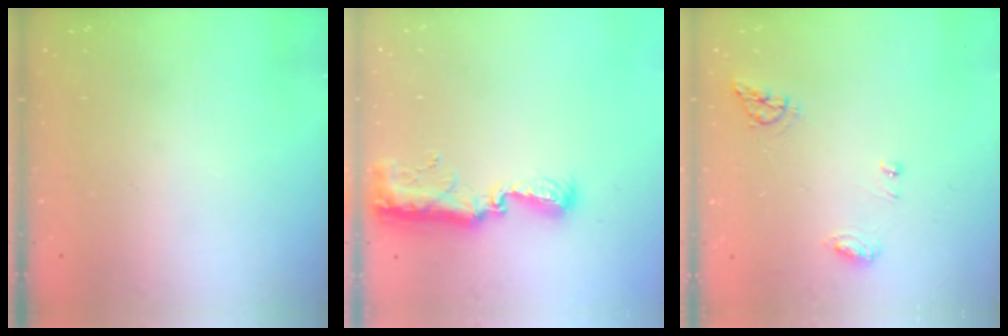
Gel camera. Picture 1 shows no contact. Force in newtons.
{"total": 12.8, "press": 11.4, "slide": 5.9}
{"total": 6.6, "press": 6.5, "slide": 0.6}